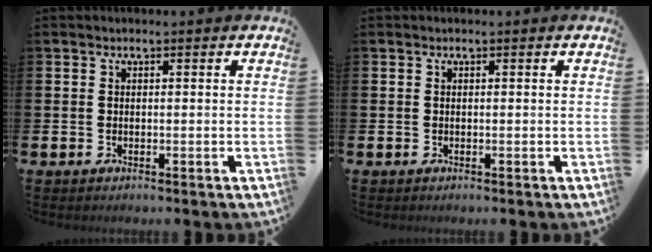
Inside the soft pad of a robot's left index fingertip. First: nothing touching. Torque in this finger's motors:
{"motor_torque": [-0.02, 0.02, 0.00, 0.00]}